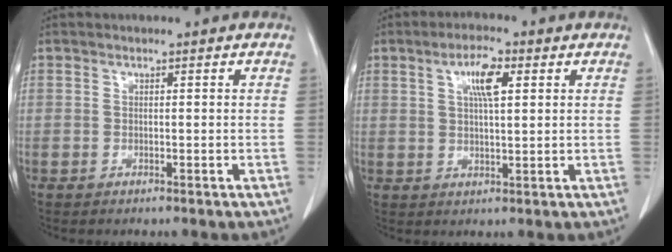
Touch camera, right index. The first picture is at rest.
{"total": 5.6, "force": [2.1, 1.3, 5.0], "torque": [-0.093, 0.005, 0.037]}